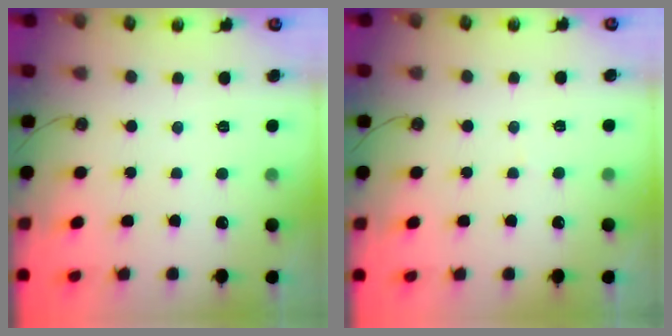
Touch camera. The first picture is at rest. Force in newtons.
{"total": 2.9, "press": 2.9, "slide": 0.2}